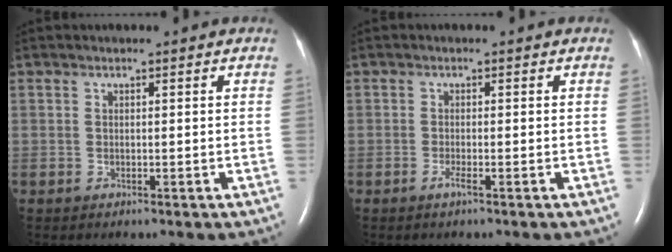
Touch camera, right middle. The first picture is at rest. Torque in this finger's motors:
{"motor_torque": [0.32, -0.28, 0.02, 0.03]}